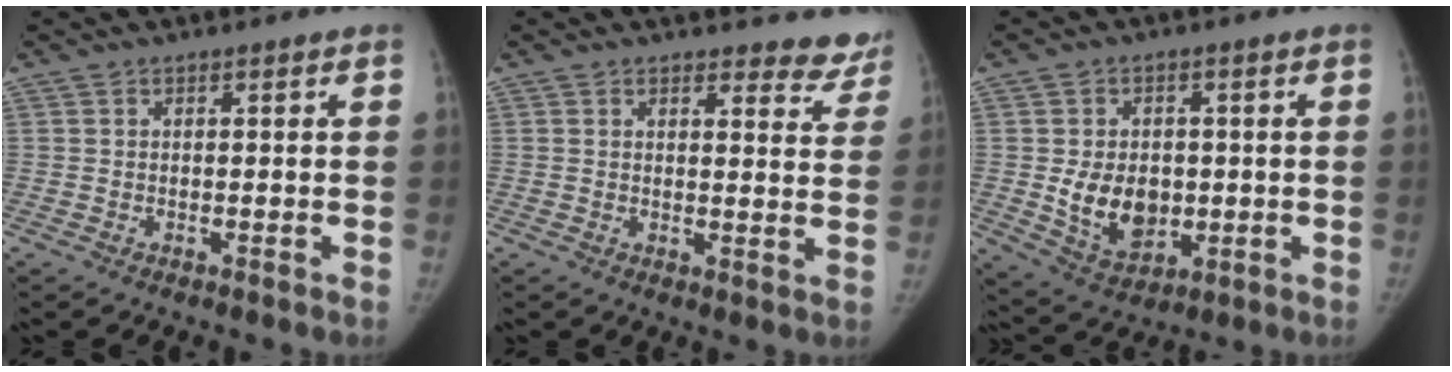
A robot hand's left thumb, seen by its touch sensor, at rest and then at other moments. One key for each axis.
{"total": 7.5, "fx": 7.0, "fy": 2.6, "fz": 0.8, "tx": 0.039, "ty": -0.044, "tz": 0.057}
{"total": 10.0, "fx": -0.5, "fy": 7.3, "fz": 6.8, "tx": -0.083, "ty": -0.010, "tz": 0.010}